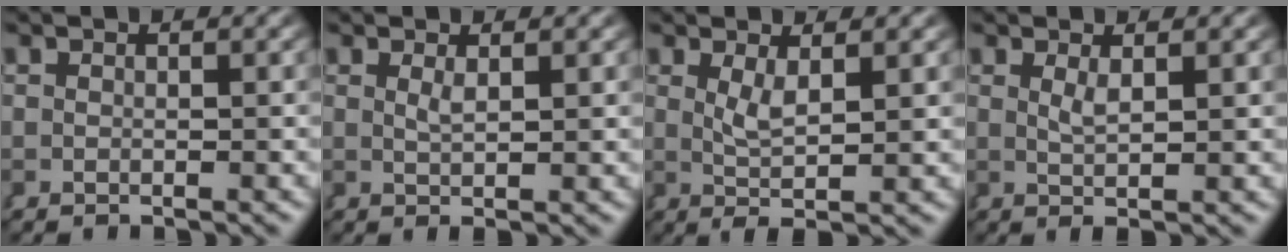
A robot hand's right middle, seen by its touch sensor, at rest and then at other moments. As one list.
[{"total": 1.4, "force": [0.6, -0.9, 0.9], "torque": [-0.012, -0.009, 0.019]}, {"total": 2.8, "force": [0.7, -0.2, 2.7], "torque": [-0.047, -0.014, 0.022]}, {"total": 1.7, "force": [0.6, -0.8, 1.3], "torque": [-0.022, -0.012, 0.022]}]